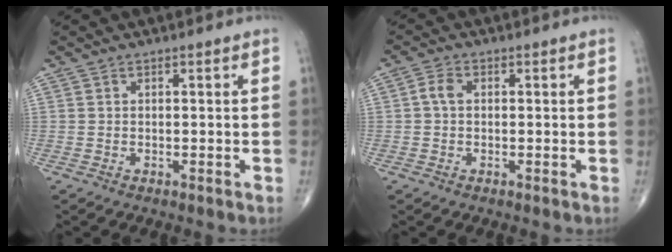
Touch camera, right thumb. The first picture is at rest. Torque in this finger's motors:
{"motor_torque": [-0.11, 0.10, -0.04, -0.16, 0.00]}